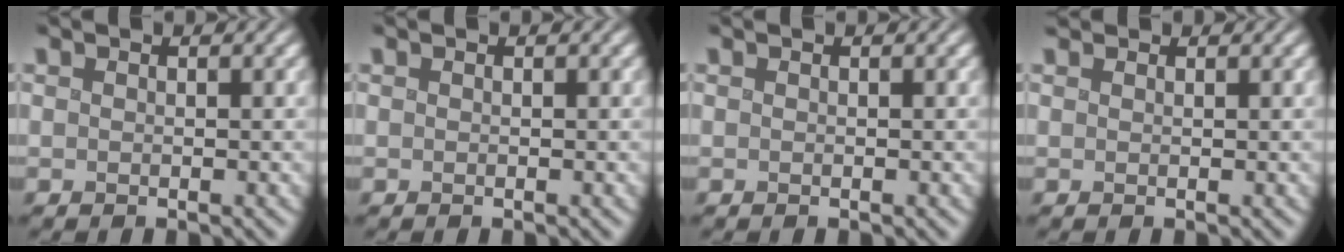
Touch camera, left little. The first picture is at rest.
{"total": 0.0}
{"total": 0.0}
{"total": 0.9, "force": [0.8, 0.2, 0.0], "torque": [-0.005, -0.001, 0.014]}